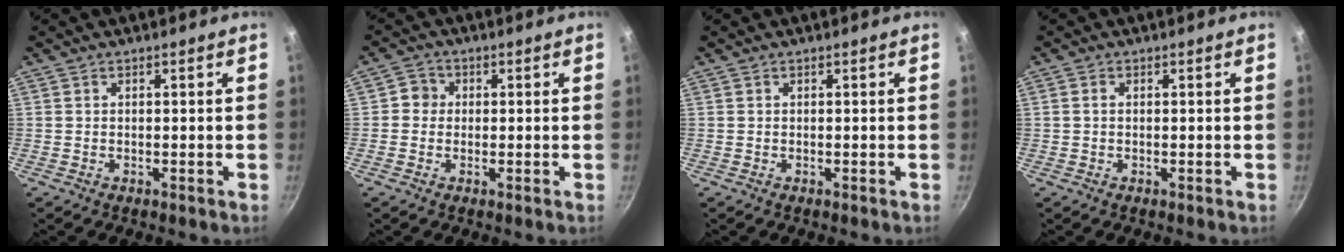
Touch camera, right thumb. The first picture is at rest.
{"total": 3.1, "force": [0.0, 2.9, 0.8], "torque": [0.006, 0.004, -0.009]}
{"total": 0.0}
{"total": 1.0, "force": [0.1, 0.8, 0.7], "torque": [-0.012, 0.004, 0.000]}